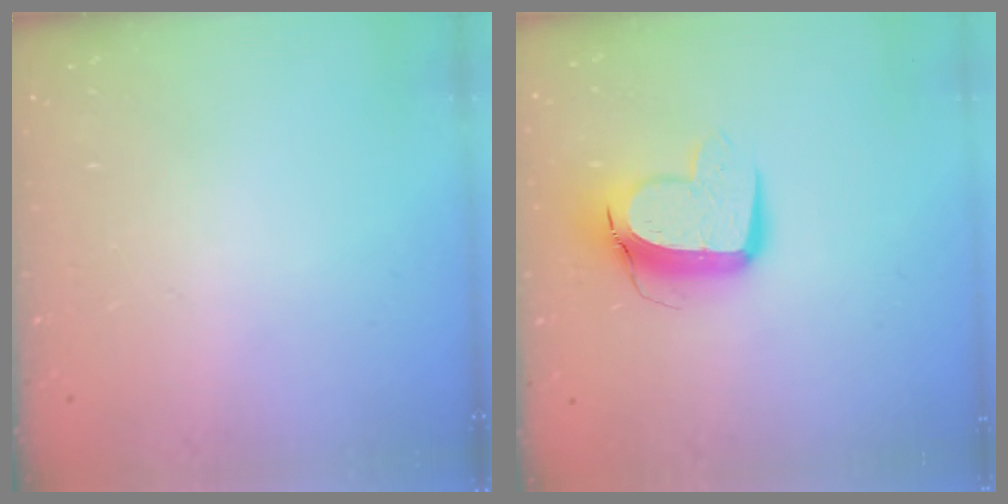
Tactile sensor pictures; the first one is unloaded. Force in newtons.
{"total": 10.2, "press": 10.2, "slide": 1.0}